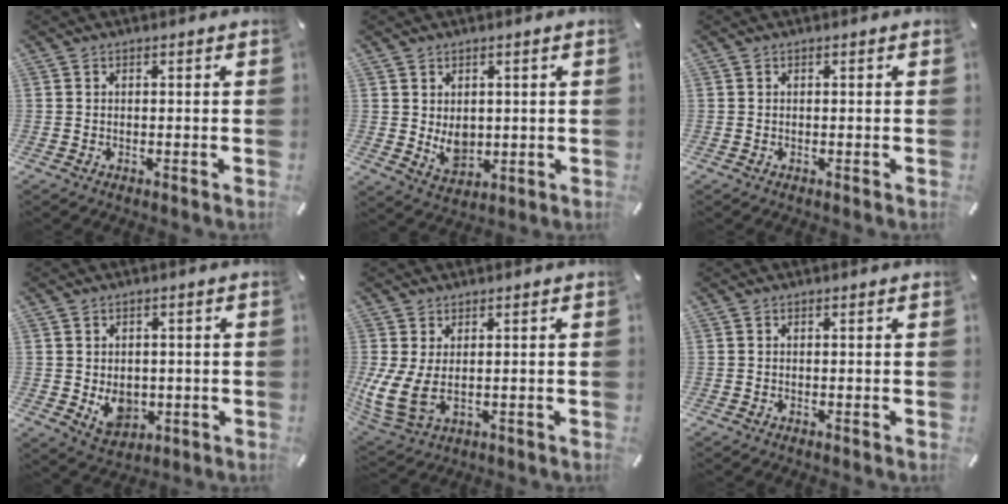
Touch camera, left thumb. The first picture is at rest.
{"total": 5.6, "force": [0.8, 4.7, 3.0], "torque": [-0.033, -0.013, 0.018]}
{"total": 0.0}
{"total": 6.6, "force": [-0.8, 5.7, 3.4], "torque": [-0.043, -0.002, -0.012]}
{"total": 8.5, "force": [1.0, 4.8, 6.9], "torque": [-0.166, -0.016, 0.022]}
{"total": 0.0}